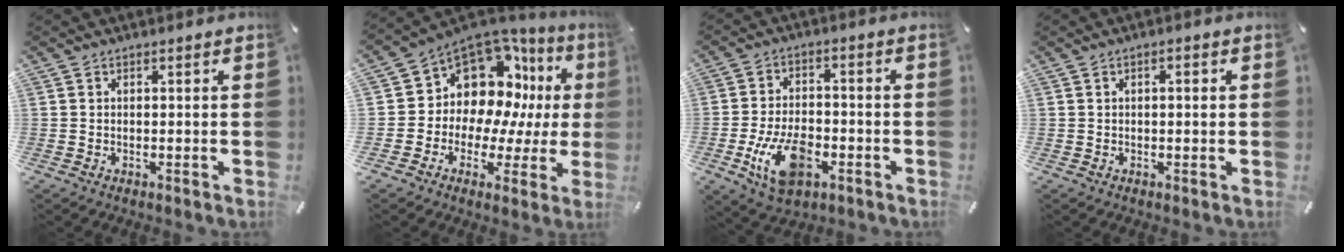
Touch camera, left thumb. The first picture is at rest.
{"total": 12.4, "force": [6.1, 9.6, 5.1], "torque": [-0.083, -0.077, 0.118]}
{"total": 12.4, "force": [-4.5, 7.2, 9.0], "torque": [-0.179, 0.007, -0.078]}
{"total": 1.6, "force": [0.2, 0.4, 1.5], "torque": [-0.028, 0.002, 0.001]}